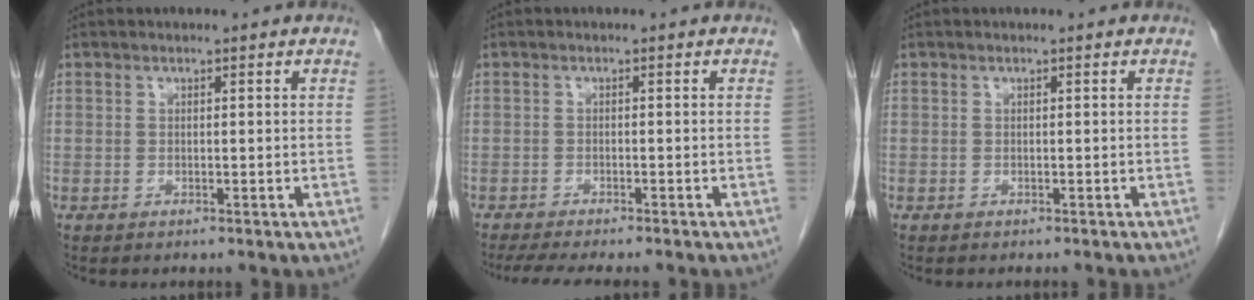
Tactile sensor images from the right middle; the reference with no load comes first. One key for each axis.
{"total": 8.3, "fx": -7.1, "fy": 1.0, "fz": 4.2, "tx": -0.059, "ty": -0.015, "tz": -0.105}
{"total": 1.0, "fx": -0.9, "fy": 0.2, "fz": 0.4, "tx": -0.006, "ty": -0.001, "tz": -0.010}